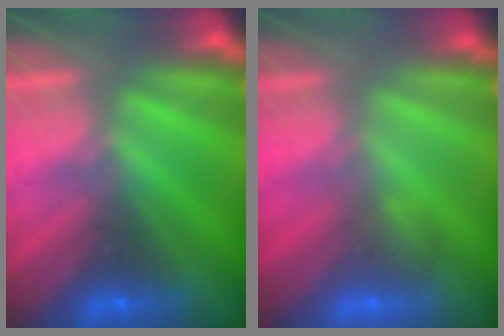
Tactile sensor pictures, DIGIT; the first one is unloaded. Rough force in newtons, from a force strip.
{"total": 2.6}